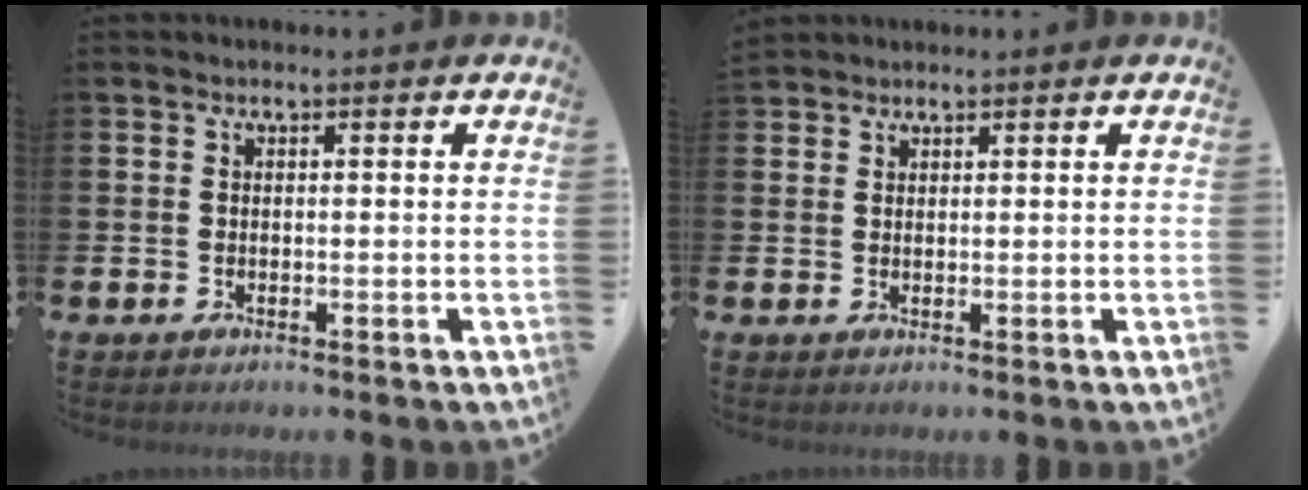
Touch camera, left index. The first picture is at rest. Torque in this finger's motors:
{"motor_torque": [0.31, -0.36, 1.03, 0.21]}